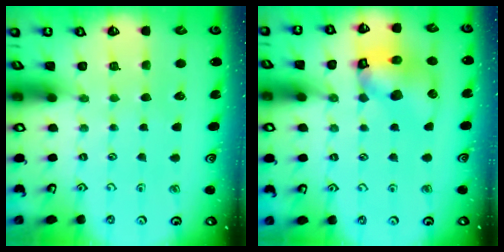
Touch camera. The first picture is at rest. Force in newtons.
{"total": 11.8, "press": 11.7, "slide": 1.6}